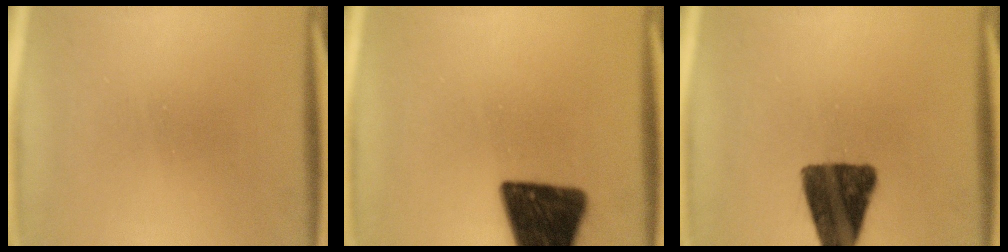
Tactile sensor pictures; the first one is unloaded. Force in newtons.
{"total": 16.3}
{"total": 14.6}